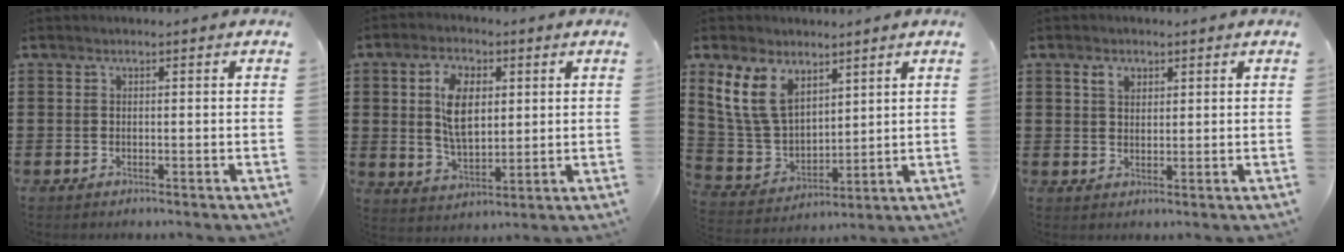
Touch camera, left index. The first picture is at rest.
{"total": 8.2, "force": [1.9, 4.5, 6.6], "torque": [-0.136, 0.005, 0.027]}
{"total": 10.3, "force": [5.8, 6.3, 5.7], "torque": [-0.158, 0.000, 0.109]}
{"total": 2.5, "force": [1.4, 1.6, 1.2], "torque": [-0.029, 0.005, 0.026]}